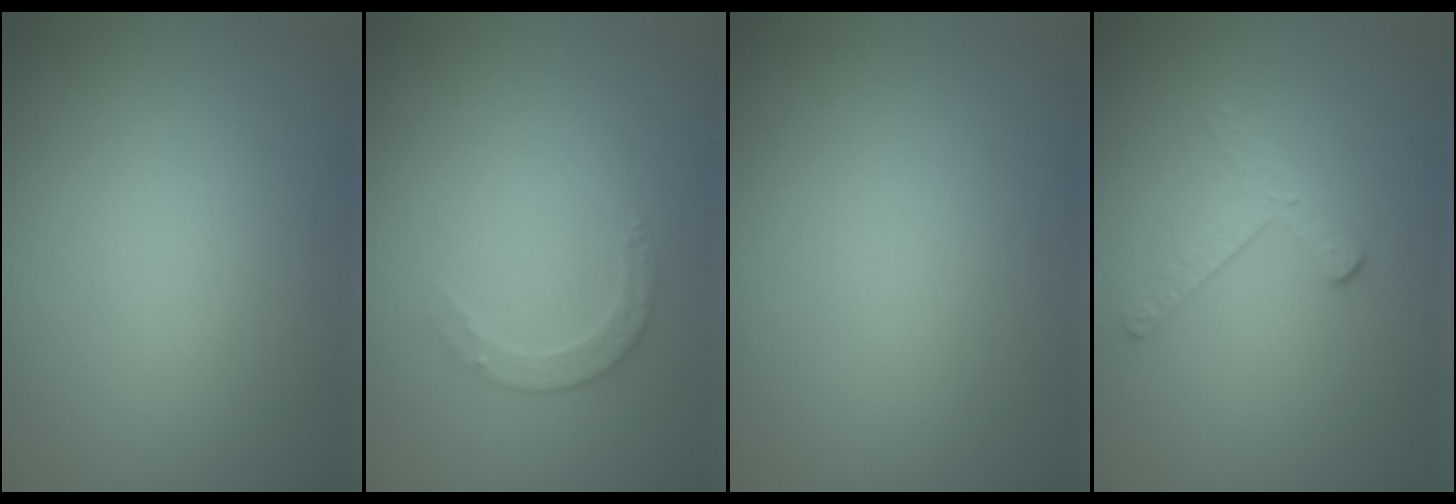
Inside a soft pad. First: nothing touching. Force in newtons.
{"total": 2.1, "press": 2.1, "slide": 0.3}
{"total": 0.0}
{"total": 1.8, "press": 1.1, "slide": 1.4}